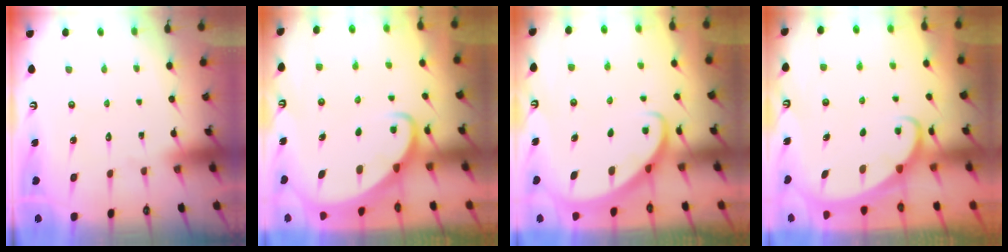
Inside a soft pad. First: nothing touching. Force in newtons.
{"total": 2.5, "press": 2.5, "slide": 0.2}
{"total": 2.9, "press": 2.9, "slide": 0.2}
{"total": 2.2, "press": 2.2, "slide": 0.3}